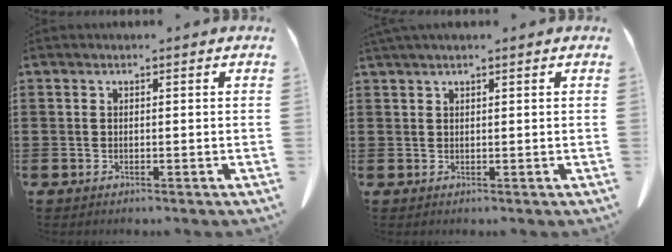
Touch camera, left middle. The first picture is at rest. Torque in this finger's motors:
{"motor_torque": [0.86, -0.67, 0.31, 0.08]}